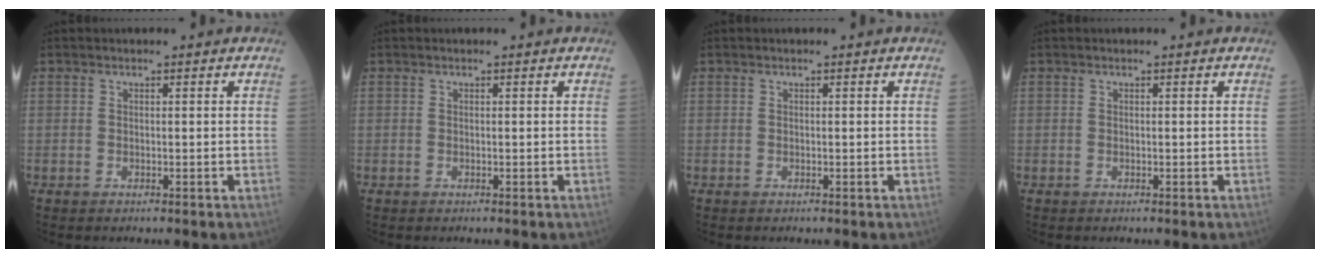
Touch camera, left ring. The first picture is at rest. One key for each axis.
{"total": 0.0}
{"total": 0.0}
{"total": 0.0}